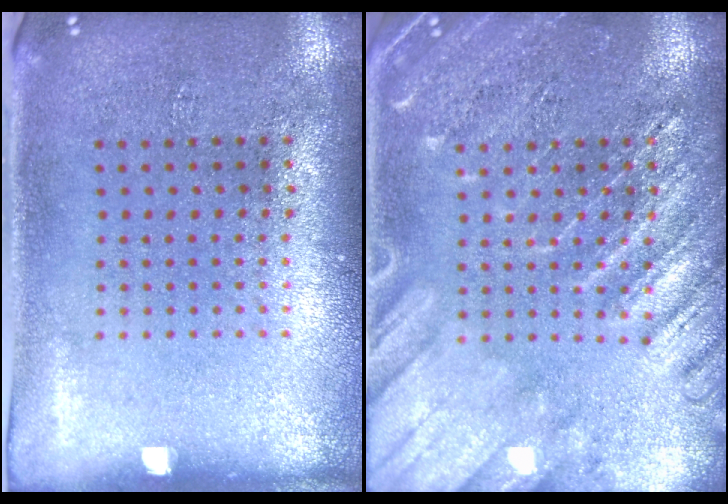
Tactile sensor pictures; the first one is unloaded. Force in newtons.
{"total": 4.2, "press": 4.1, "slide": 0.5}